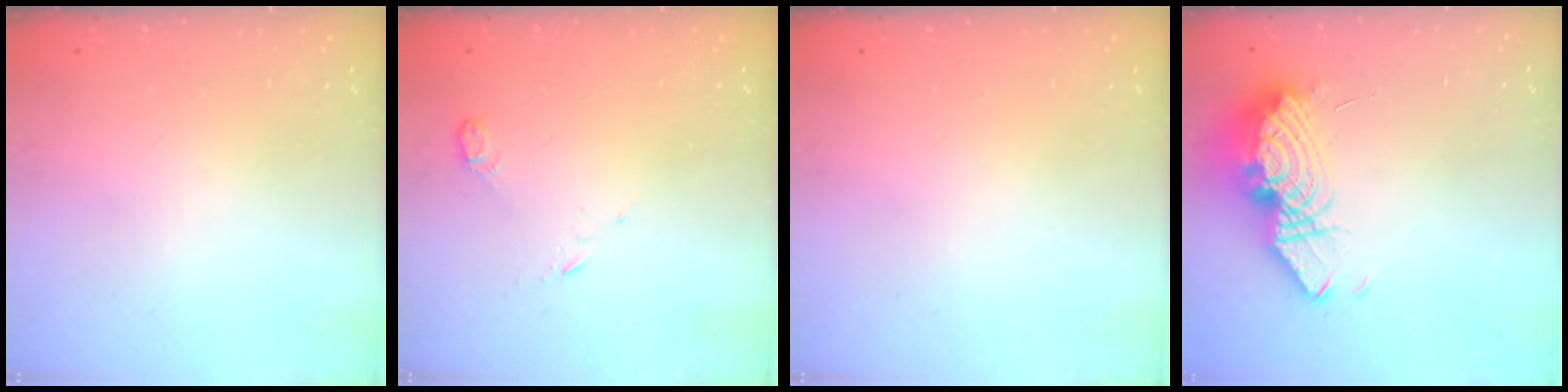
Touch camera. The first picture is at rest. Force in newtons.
{"total": 3.4, "press": 3.3, "slide": 0.8}
{"total": 0.0}
{"total": 14.6, "press": 14.5, "slide": 1.3}